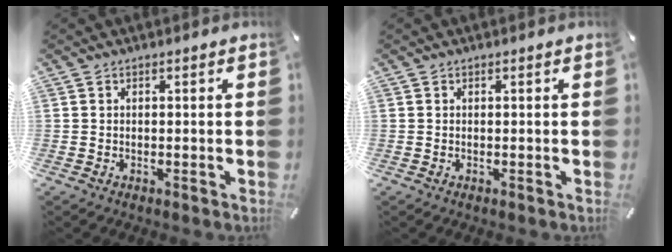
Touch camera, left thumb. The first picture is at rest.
{"total": 0.0}